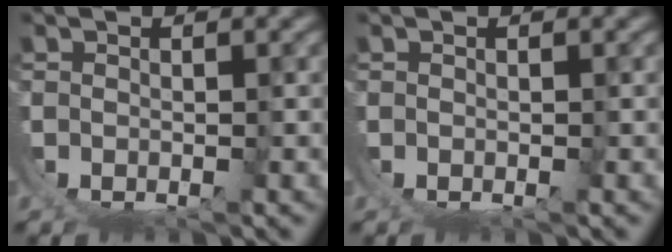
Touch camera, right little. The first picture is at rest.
{"total": 0.0}